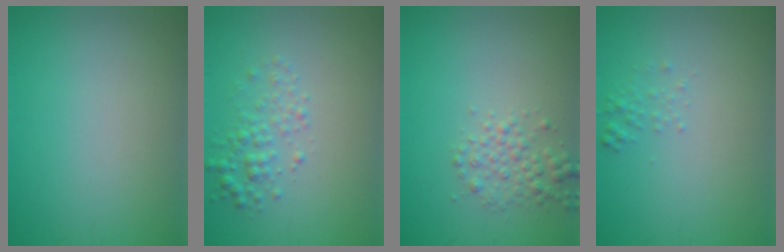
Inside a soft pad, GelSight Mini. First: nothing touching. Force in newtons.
{"total": 2.3, "press": 2.3, "slide": 0.1}
{"total": 2.2, "press": 2.2, "slide": 0.0}
{"total": 1.0, "press": 1.0, "slide": 0.0}